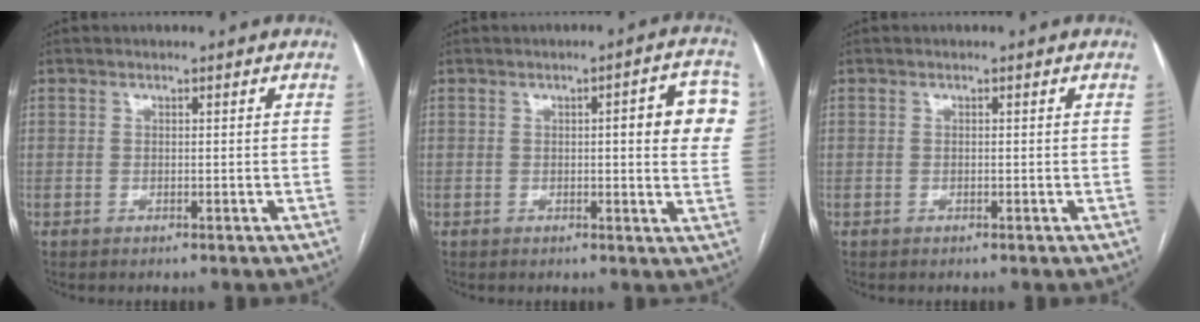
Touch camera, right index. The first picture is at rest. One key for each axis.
{"total": 8.5, "fx": 1.7, "fy": 1.6, "fz": 8.1, "tx": -0.086, "ty": 0.014, "tz": 0.012}
{"total": 0.0}